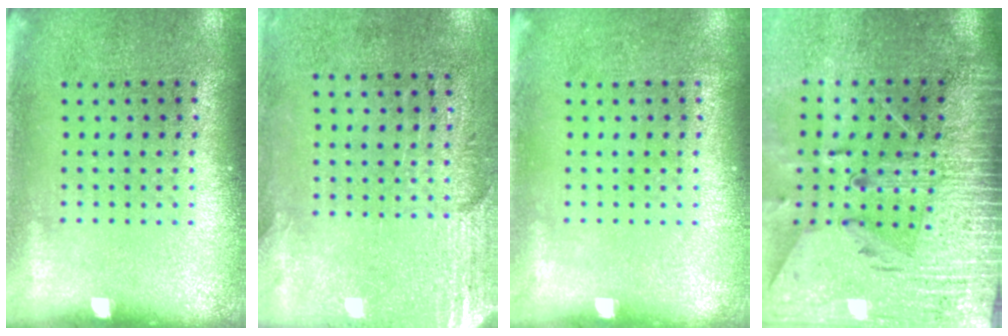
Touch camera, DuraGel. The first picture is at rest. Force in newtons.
{"total": 2.8, "press": 2.4, "slide": 1.3}
{"total": 0.0}
{"total": 3.9, "press": 3.2, "slide": 2.2}